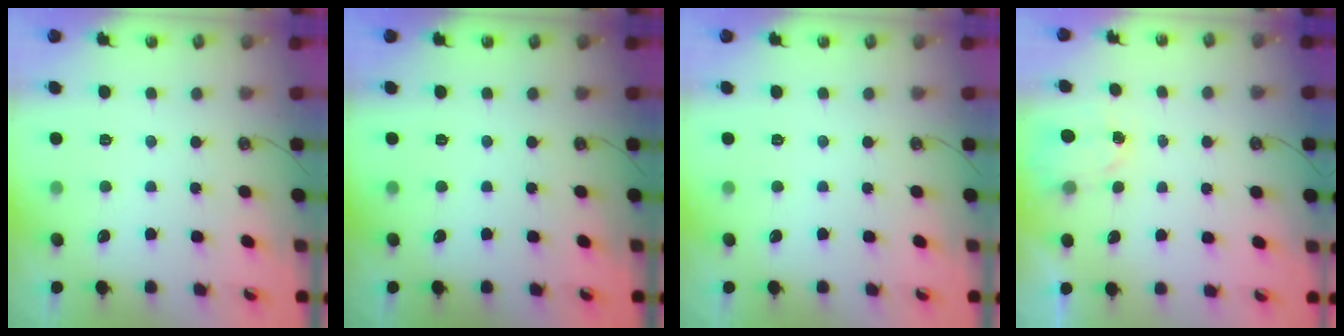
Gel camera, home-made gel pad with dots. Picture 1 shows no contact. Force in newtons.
{"total": 0.0}
{"total": 0.0}
{"total": 1.5, "press": 1.5, "slide": 0.3}